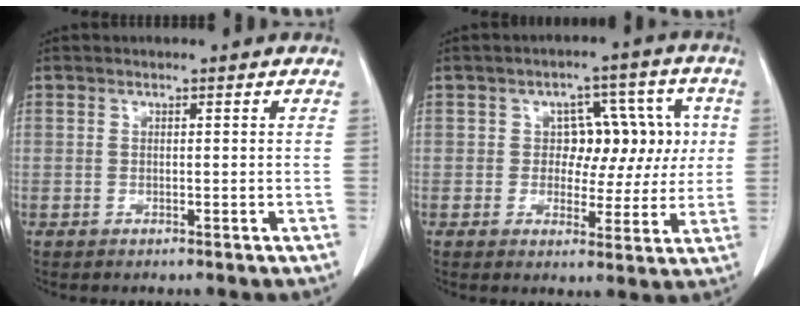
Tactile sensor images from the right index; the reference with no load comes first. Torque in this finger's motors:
{"motor_torque": [0.03, 0.18, 0.05, 0.02]}